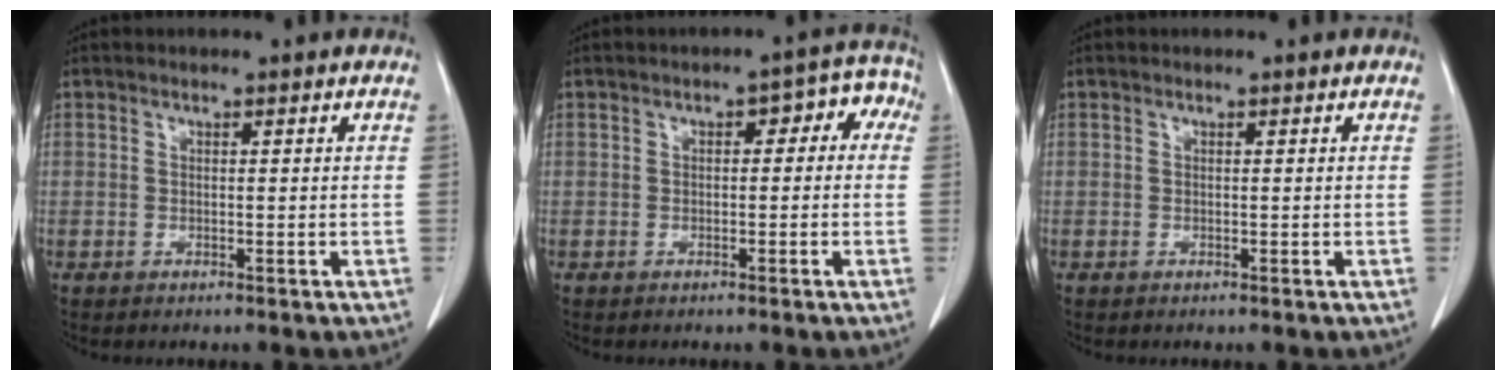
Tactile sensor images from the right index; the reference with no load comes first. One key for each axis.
{"total": 4.8, "fx": 0.4, "fy": 2.7, "fz": 4.0, "tx": -0.034, "ty": 0.038, "tz": -0.001}
{"total": 0.0}